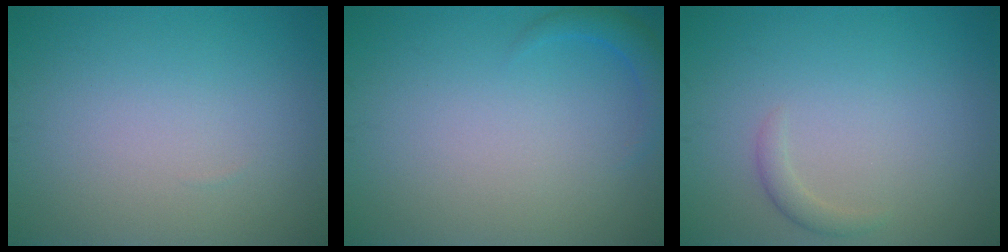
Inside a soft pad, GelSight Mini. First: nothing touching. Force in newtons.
{"total": 1.7, "press": 1.6, "slide": 0.2}
{"total": 1.1, "press": 1.1, "slide": 0.0}